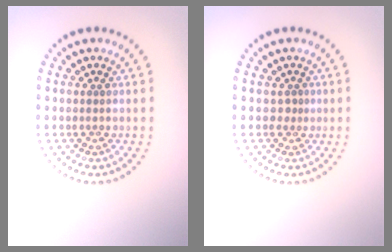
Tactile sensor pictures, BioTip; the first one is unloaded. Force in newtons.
{"total": 0.5, "press": 0.2, "slide": 0.5}